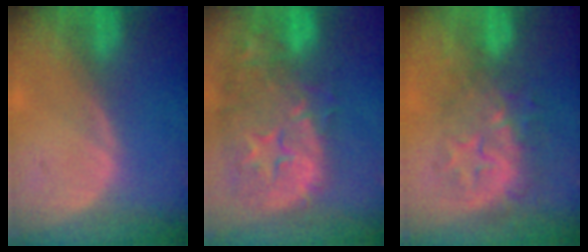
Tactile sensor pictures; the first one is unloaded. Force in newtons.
{"total": 15.1, "press": 12.1, "slide": 9.0}
{"total": 9.2, "press": 8.0, "slide": 4.5}